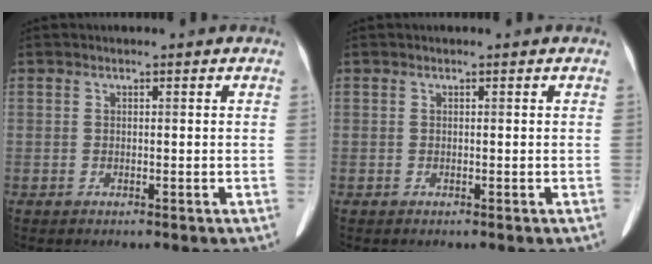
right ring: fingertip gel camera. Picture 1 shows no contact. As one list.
[{"total": 0.0}]